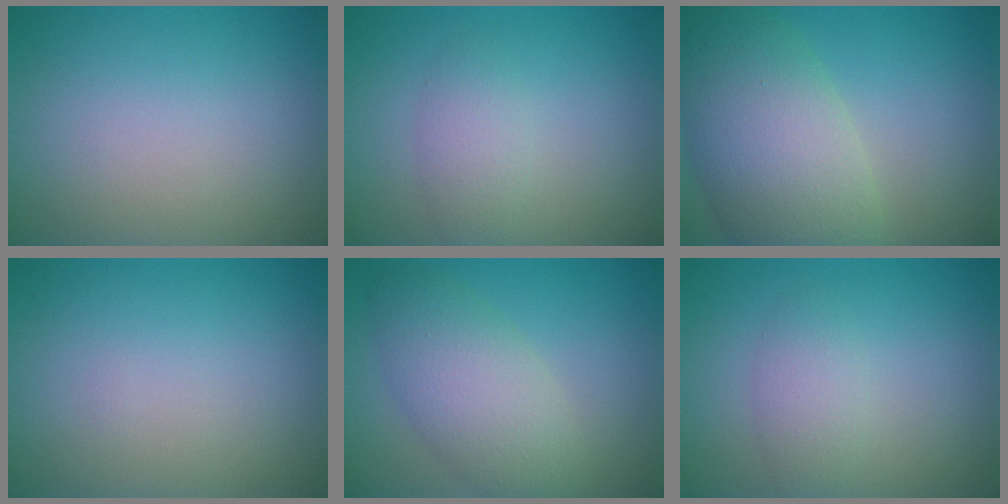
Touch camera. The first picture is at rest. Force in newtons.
{"total": 2.2, "press": 2.1, "slide": 0.1}
{"total": 9.6, "press": 9.6, "slide": 0.5}
{"total": 0.0}
{"total": 5.4, "press": 5.4, "slide": 0.3}
{"total": 2.2, "press": 2.1, "slide": 0.1}